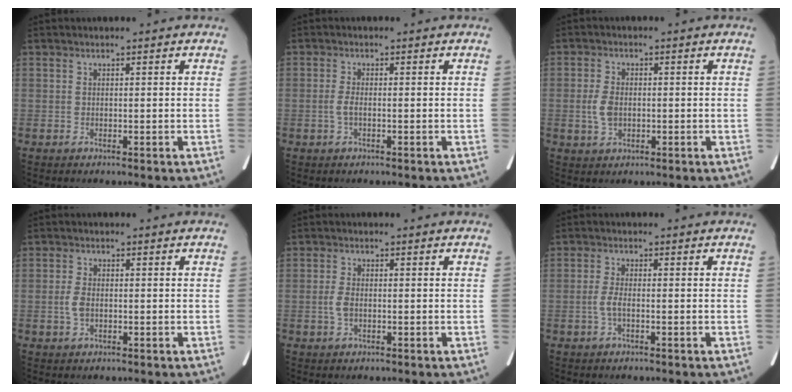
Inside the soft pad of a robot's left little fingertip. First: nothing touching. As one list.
[{"total": 1.5, "force": [-0.4, 0.4, 1.4], "torque": [-0.035, -0.001, -0.011]}, {"total": 3.4, "force": [-0.5, 2.2, 2.5], "torque": [-0.062, 0.001, -0.008]}, {"total": 2.3, "force": [-0.5, 1.3, 1.8], "torque": [-0.047, 0.001, -0.011]}, {"total": 2.1, "force": [-0.5, 1.1, 1.7], "torque": [-0.045, 0.000, -0.011]}, {"total": 2.1, "force": [-0.7, 0.6, 1.9], "torque": [-0.048, -0.001, -0.016]}]